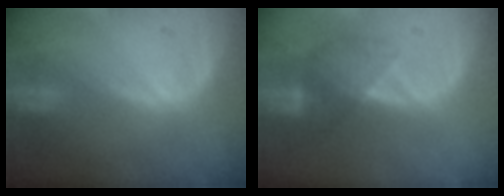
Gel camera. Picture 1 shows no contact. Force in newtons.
{"total": 4.2, "press": 4.2, "slide": 0.4}